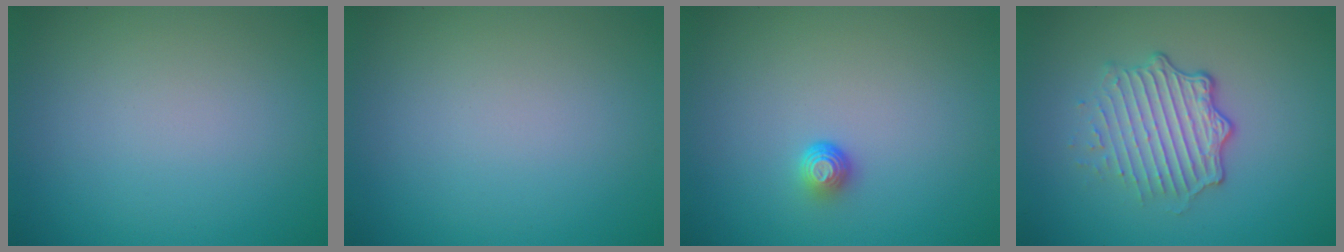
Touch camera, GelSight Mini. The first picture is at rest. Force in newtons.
{"total": 0.0}
{"total": 1.3, "press": 1.0, "slide": 0.9}
{"total": 4.6, "press": 3.3, "slide": 3.3}